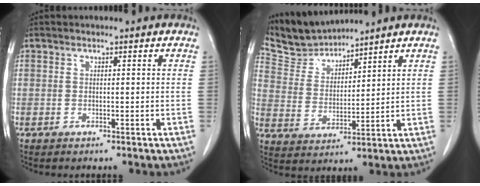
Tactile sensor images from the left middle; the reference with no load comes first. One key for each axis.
{"total": 7.3, "fx": 7.3, "fy": 0.7, "fz": -0.3, "tx": -0.010, "ty": 0.011, "tz": 0.160}